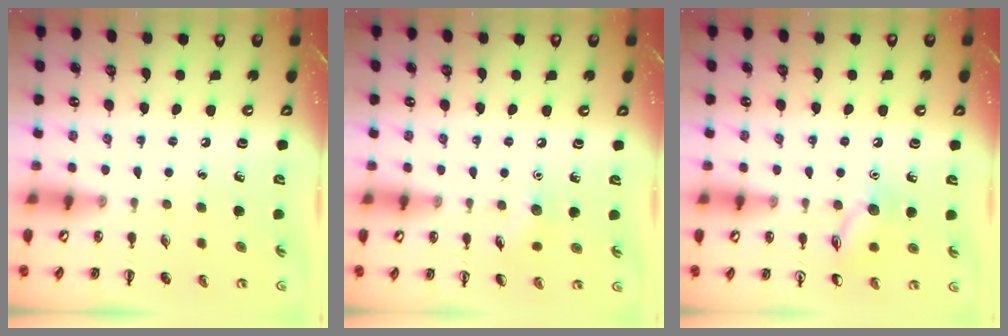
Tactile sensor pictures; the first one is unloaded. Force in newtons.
{"total": 5.1, "press": 4.9, "slide": 1.4}
{"total": 9.2, "press": 9.2, "slide": 0.4}